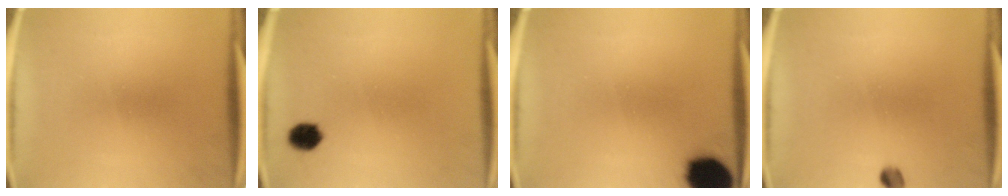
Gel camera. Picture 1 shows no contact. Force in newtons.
{"total": 3.8}
{"total": 14.0}
{"total": 2.0}